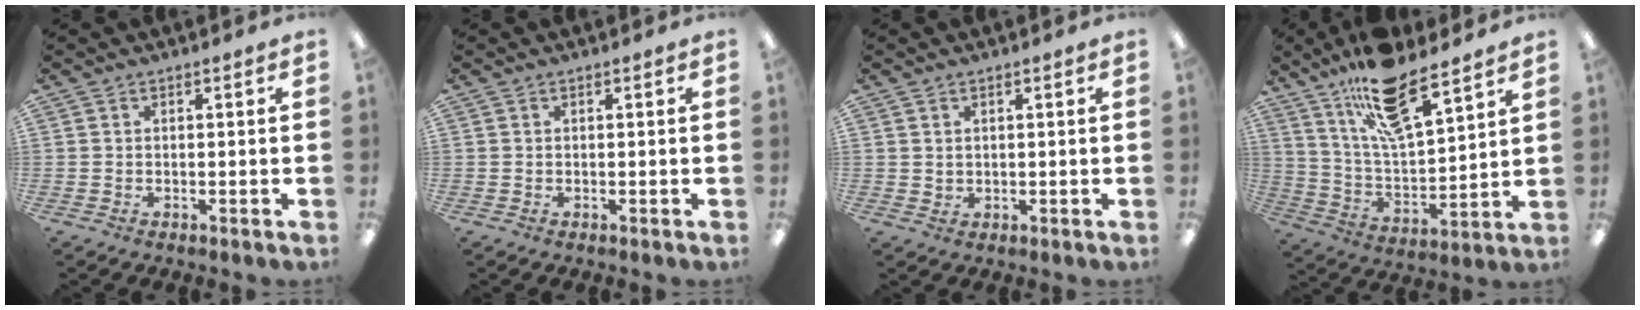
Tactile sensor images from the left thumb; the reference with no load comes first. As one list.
[{"total": 0.0}, {"total": 1.5, "force": [1.2, 0.9, 0.1], "torque": [-0.003, 0.001, 0.022]}, {"total": 17.1, "force": [12.5, 5.6, 10.2], "torque": [-0.181, -0.061, 0.212]}]